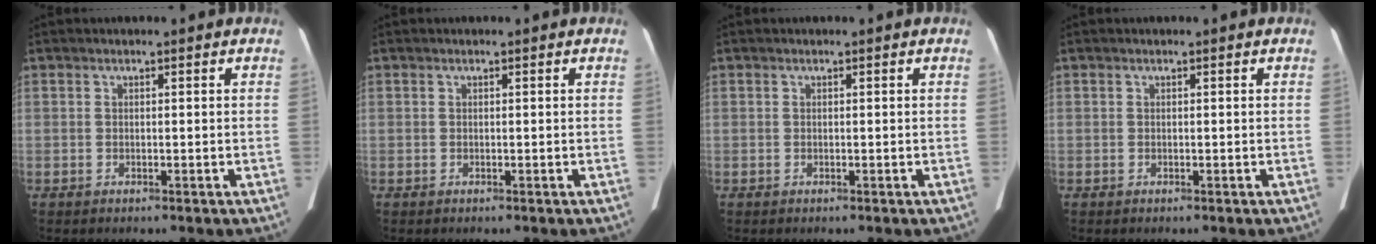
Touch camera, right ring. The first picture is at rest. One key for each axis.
{"total": 0.0}
{"total": 0.0}
{"total": 0.0}